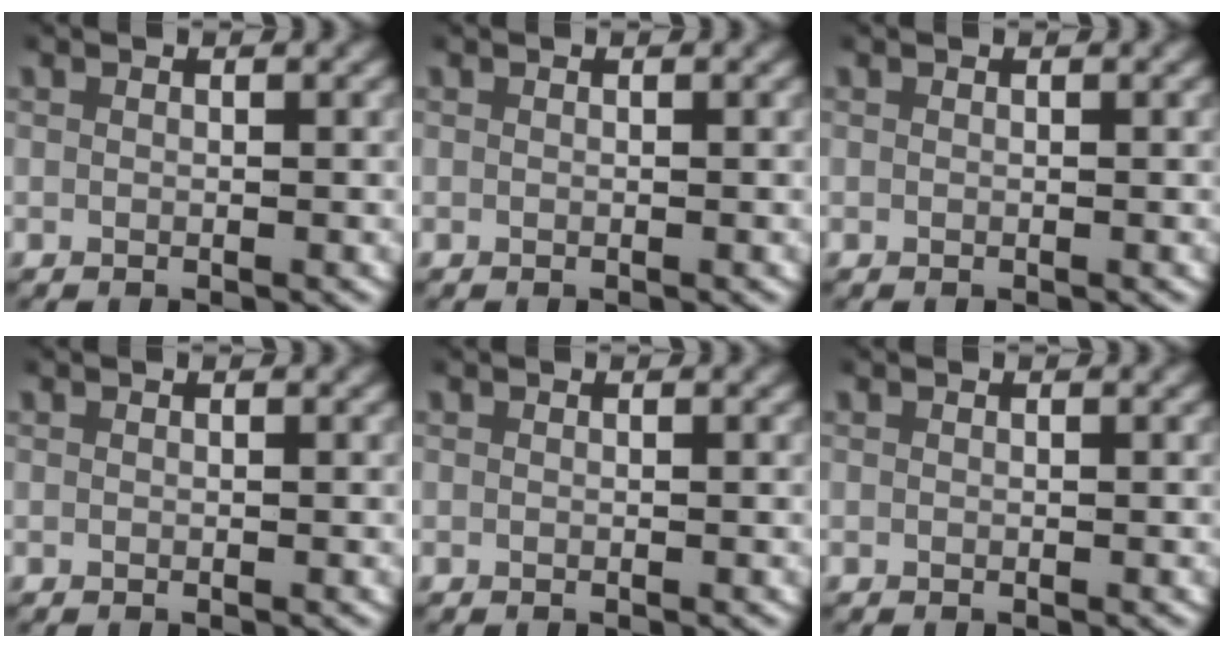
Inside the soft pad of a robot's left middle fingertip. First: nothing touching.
{"total": 0.0}
{"total": 0.0}
{"total": 0.0}
{"total": 0.0}
{"total": 0.0}